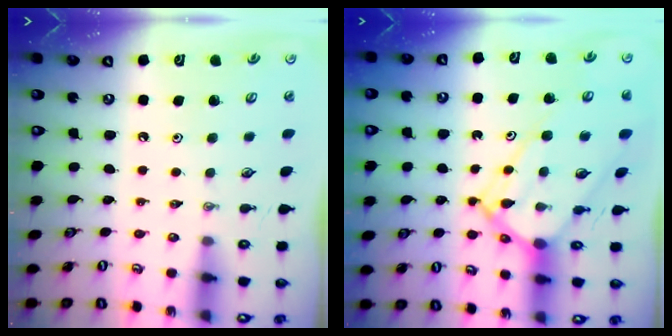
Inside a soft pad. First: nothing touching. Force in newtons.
{"total": 12.3, "press": 12.2, "slide": 1.2}